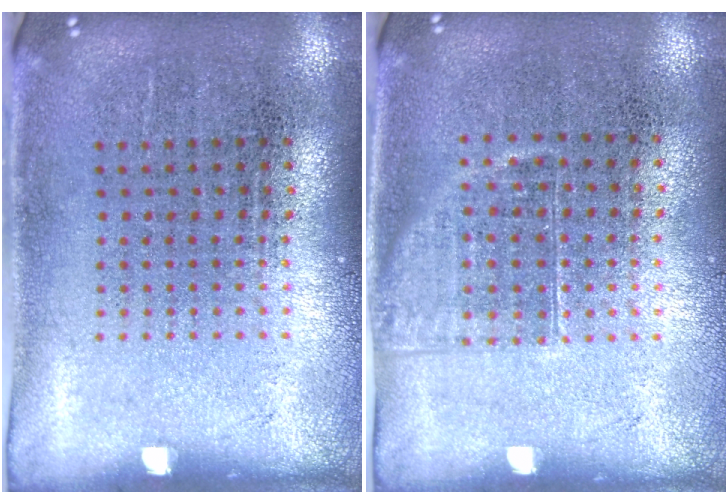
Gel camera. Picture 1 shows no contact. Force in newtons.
{"total": 1.1, "press": 0.9, "slide": 0.6}